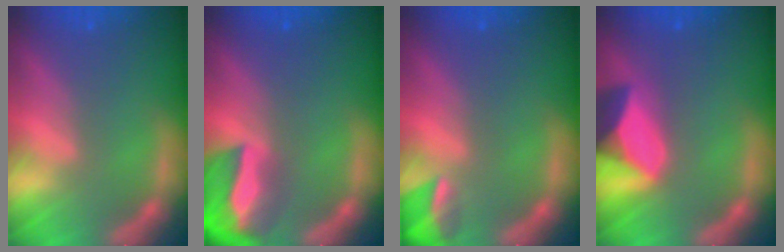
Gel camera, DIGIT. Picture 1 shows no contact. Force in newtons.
{"total": 10.0}
{"total": 3.4}
{"total": 8.4}